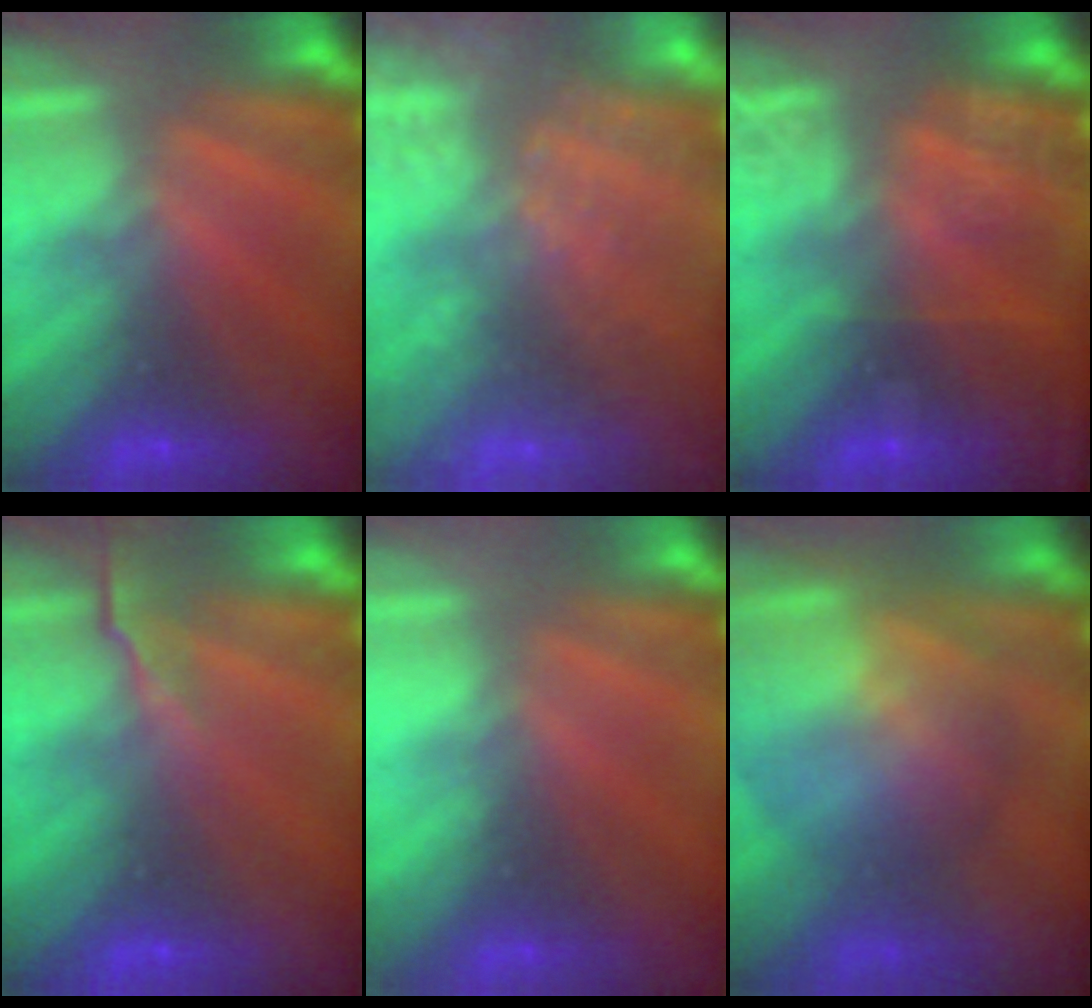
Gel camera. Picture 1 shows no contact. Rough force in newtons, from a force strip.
{"total": 7.1}
{"total": 7.5}
{"total": 2.6}
{"total": 2.3}
{"total": 6.8}